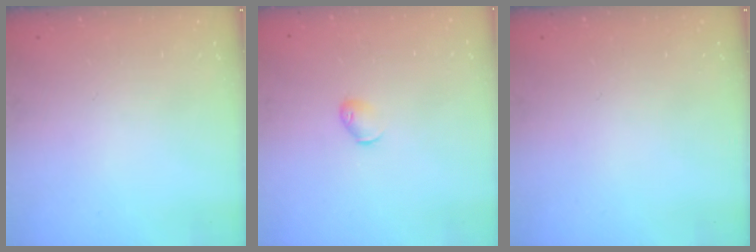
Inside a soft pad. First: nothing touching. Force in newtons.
{"total": 3.9, "press": 3.8, "slide": 0.7}
{"total": 0.0}